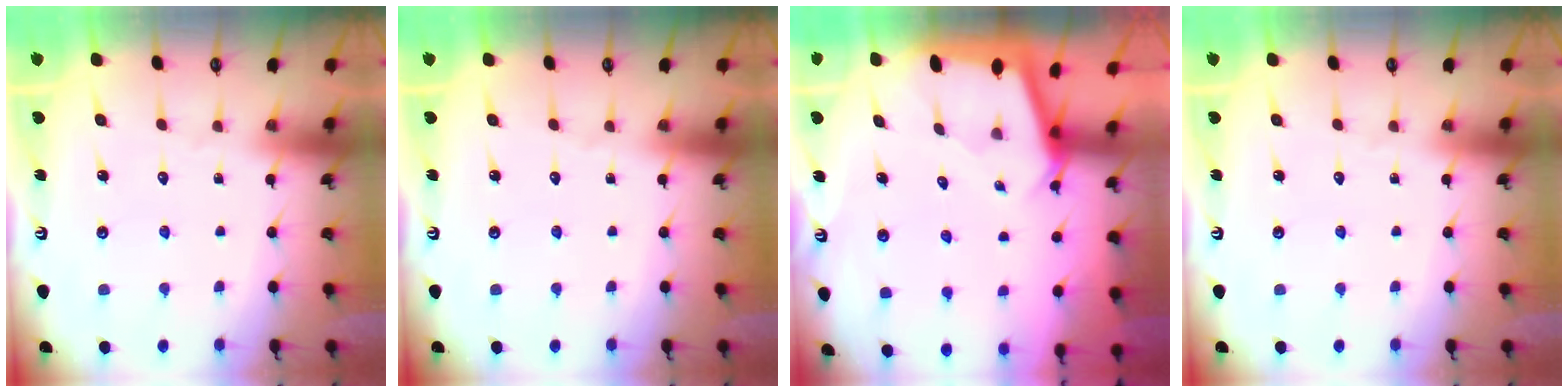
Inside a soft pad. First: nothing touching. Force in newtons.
{"total": 0.0}
{"total": 2.4, "press": 2.4, "slide": 0.2}
{"total": 0.0}